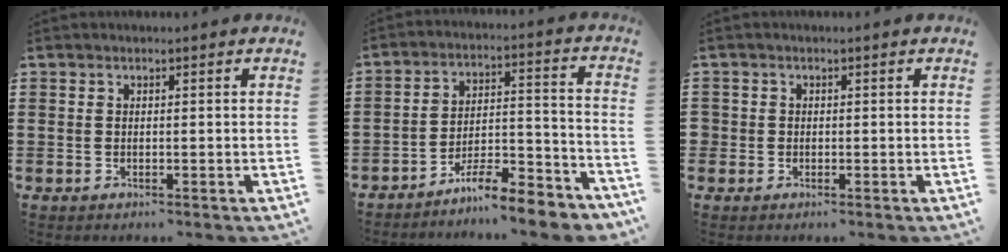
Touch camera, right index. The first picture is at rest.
{"total": 8.2, "force": [-7.7, 0.8, 2.8], "torque": [-0.033, 0.018, -0.145]}
{"total": 1.0, "force": [-0.2, 1.0, 0.1], "torque": [-0.004, 0.003, -0.006]}